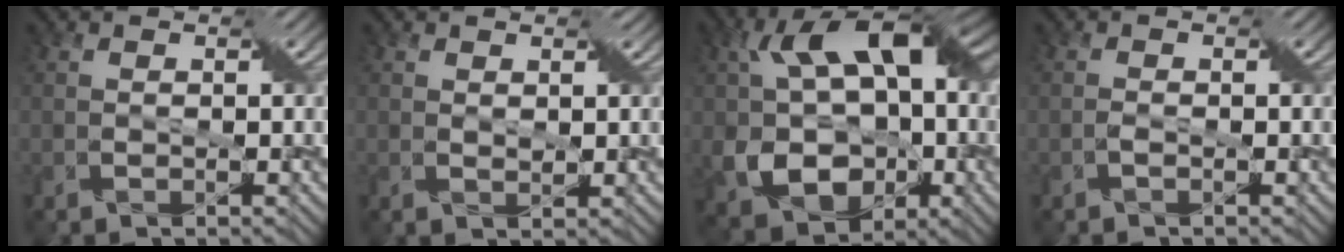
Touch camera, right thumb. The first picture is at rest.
{"total": 1.1, "force": [0.8, 0.6, 0.5], "torque": [-0.015, -0.002, 0.018]}
{"total": 15.2, "force": [0.1, 10.3, 11.2], "torque": [-0.197, -0.006, 0.000]}
{"total": 0.7, "force": [-0.4, 0.2, 0.6], "torque": [-0.015, 0.003, -0.007]}